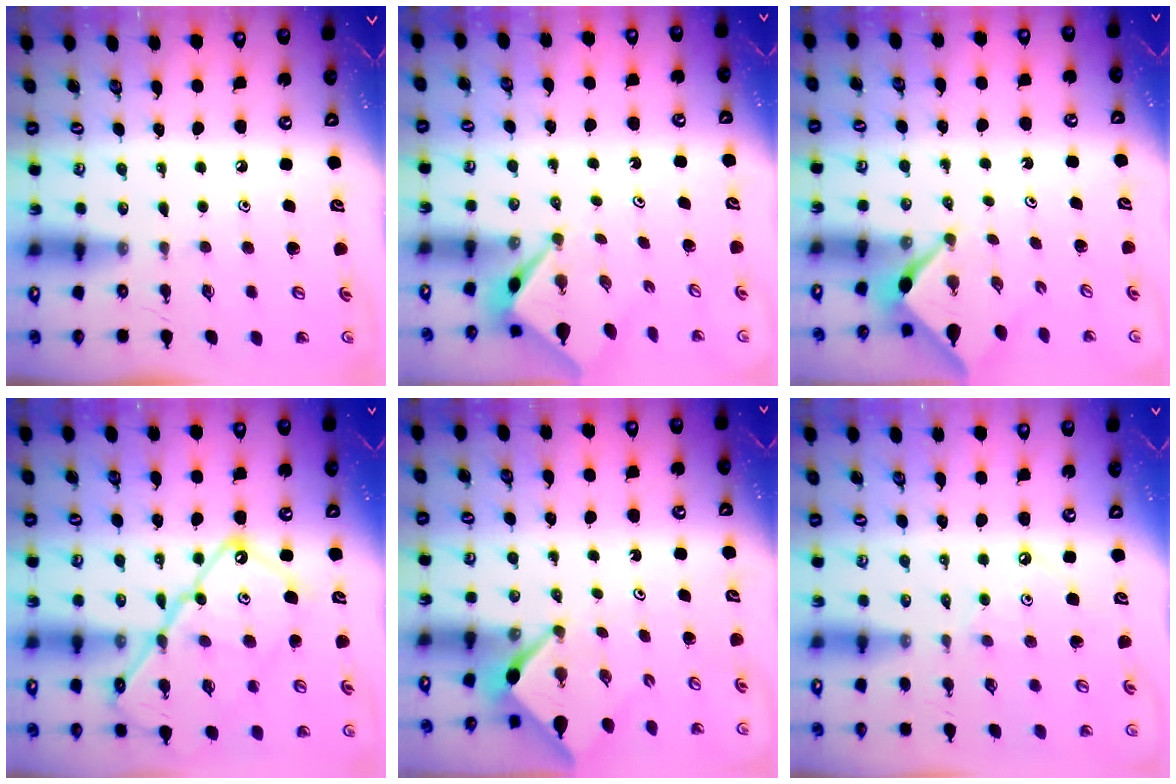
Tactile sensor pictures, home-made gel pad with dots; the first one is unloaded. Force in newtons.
{"total": 2.7, "press": 2.7, "slide": 0.1}
{"total": 2.2, "press": 2.2, "slide": 0.3}
{"total": 19.1, "press": 19.0, "slide": 1.8}
{"total": 2.4, "press": 2.4, "slide": 0.2}
{"total": 1.6, "press": 1.5, "slide": 0.4}